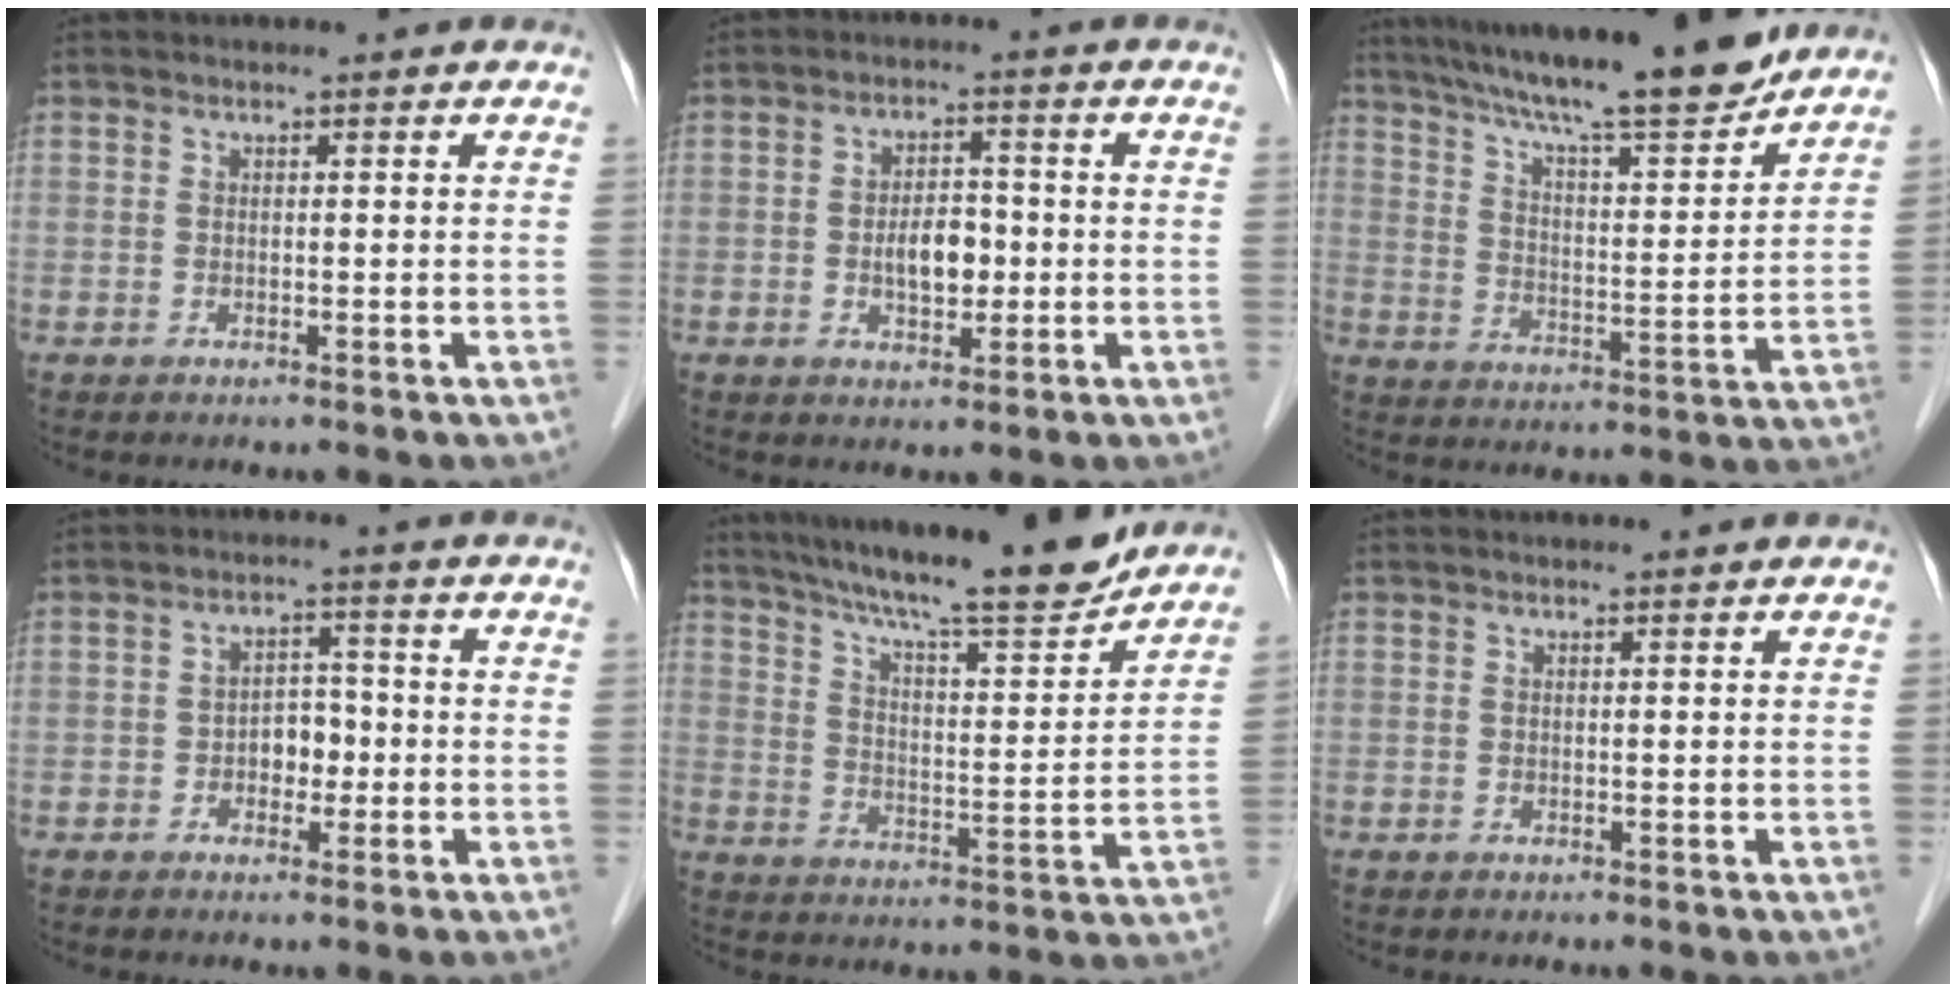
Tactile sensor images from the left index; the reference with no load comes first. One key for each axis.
{"total": 4.9, "fx": -0.9, "fy": 2.6, "fz": 4.1, "tx": -0.070, "ty": 0.002, "tz": -0.012}
{"total": 19.1, "fx": 16.5, "fy": 1.2, "fz": 9.6, "tx": -0.157, "ty": 0.001, "tz": 0.252}
{"total": 3.6, "fx": -1.1, "fy": 2.4, "fz": 2.4, "tx": -0.034, "ty": 0.008, "tz": -0.020}
{"total": 18.3, "fx": 16.1, "fy": 1.1, "fz": 8.8, "tx": -0.144, "ty": -0.004, "tz": 0.241}
{"total": 0.8, "fx": 0.7, "fy": 0.1, "fz": 0.4, "tx": -0.006, "ty": 0.008, "tz": 0.009}